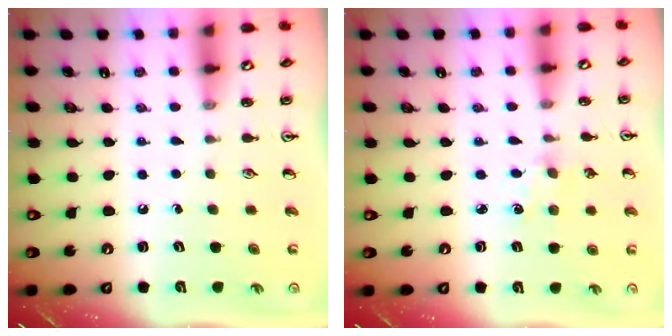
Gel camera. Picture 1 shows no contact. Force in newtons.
{"total": 1.4, "press": 1.4, "slide": 0.2}